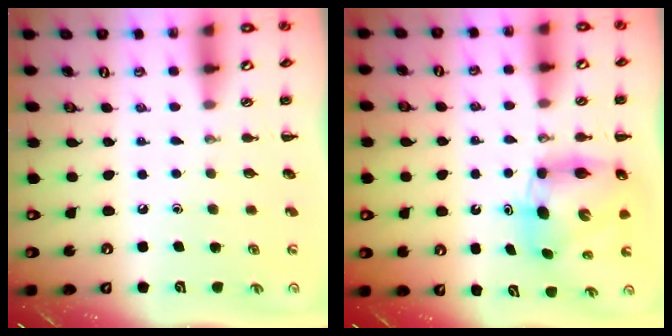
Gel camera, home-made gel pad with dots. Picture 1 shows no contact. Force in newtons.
{"total": 7.7, "press": 7.3, "slide": 2.3}